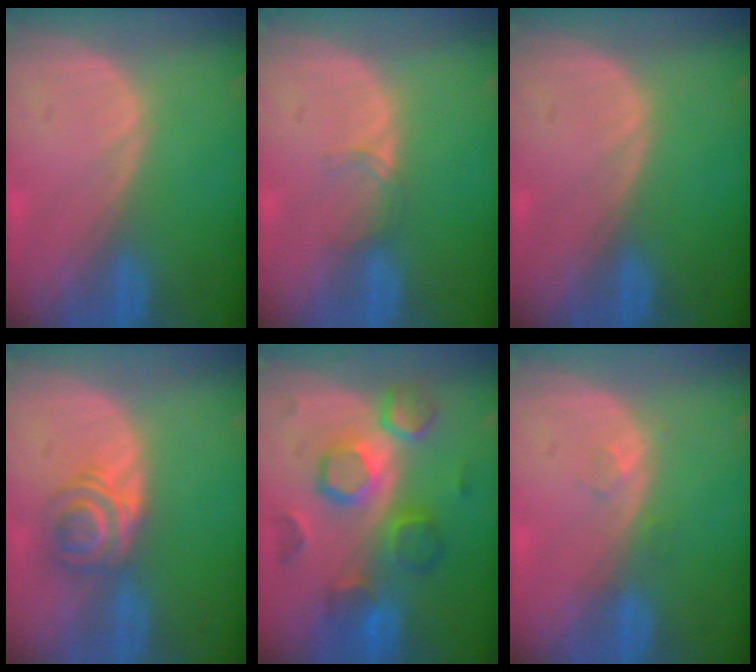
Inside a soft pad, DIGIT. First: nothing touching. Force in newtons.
{"total": 1.5, "press": 1.5, "slide": 0.2}
{"total": 0.0}
{"total": 5.8, "press": 4.9, "slide": 3.2}
{"total": 9.1, "press": 9.1, "slide": 0.3}
{"total": 1.4, "press": 1.3, "slide": 0.6}